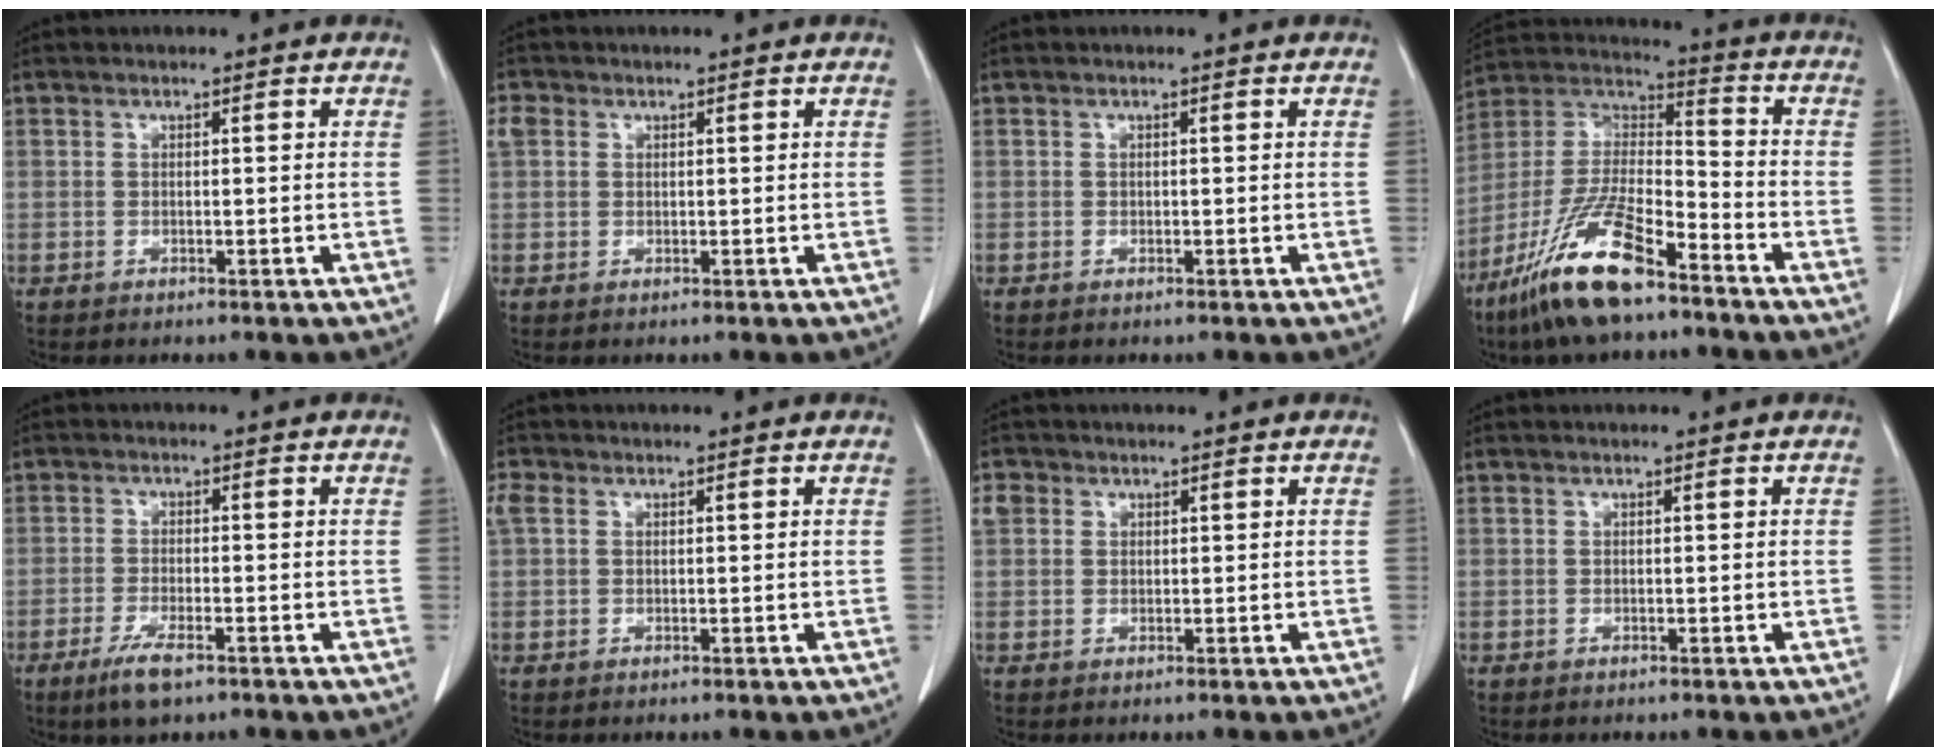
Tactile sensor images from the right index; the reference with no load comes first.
{"total": 2.4, "force": [0.9, 2.0, 0.9], "torque": [-0.027, 0.015, 0.017]}
{"total": 0.0}
{"total": 16.2, "force": [-10.7, 3.5, 11.7], "torque": [-0.247, -0.012, -0.201]}
{"total": 4.8, "force": [-3.1, 0.9, 3.6], "torque": [-0.076, -0.009, -0.053]}
{"total": 2.3, "force": [0.8, 1.7, 1.3], "torque": [-0.052, 0.024, 0.020]}
{"total": 2.6, "force": [1.0, 2.3, 0.8], "torque": [-0.016, 0.013, 0.019]}
{"total": 0.0}